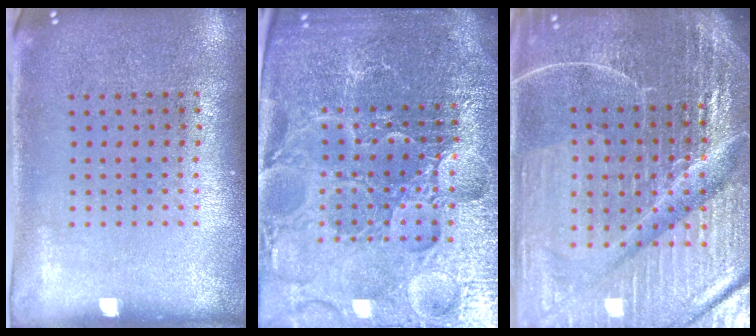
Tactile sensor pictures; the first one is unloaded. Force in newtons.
{"total": 6.0, "press": 5.4, "slide": 2.7}
{"total": 7.0, "press": 6.1, "slide": 3.4}